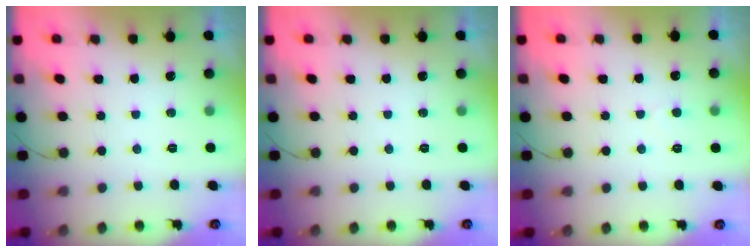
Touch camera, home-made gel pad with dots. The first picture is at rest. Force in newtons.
{"total": 0.0}
{"total": 2.9, "press": 2.9, "slide": 0.3}